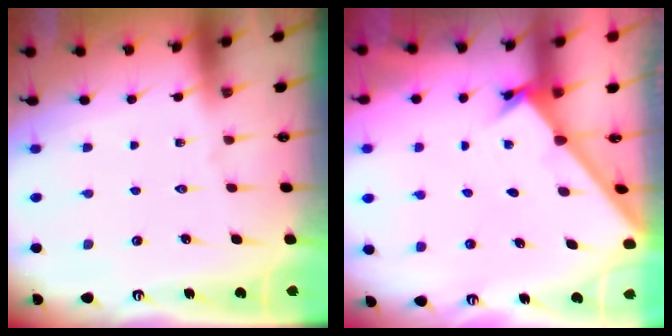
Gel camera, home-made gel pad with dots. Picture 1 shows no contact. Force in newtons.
{"total": 1.7, "press": 1.7, "slide": 0.2}